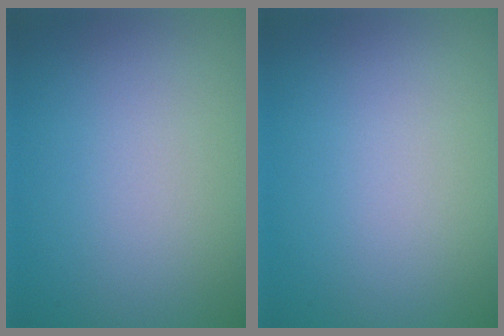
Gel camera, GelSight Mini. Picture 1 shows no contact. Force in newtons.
{"total": 0.0}